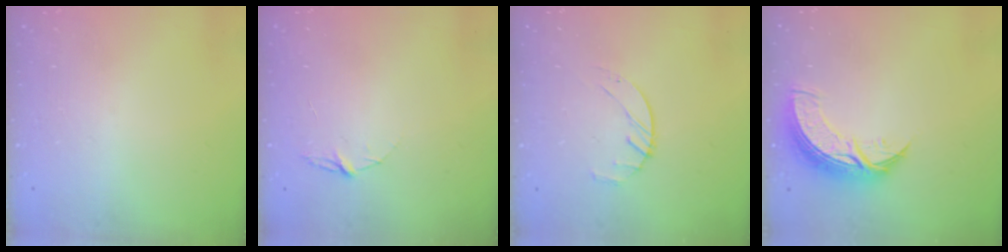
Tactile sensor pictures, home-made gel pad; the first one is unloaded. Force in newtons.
{"total": 4.0, "press": 4.0, "slide": 0.5}
{"total": 2.5, "press": 2.5, "slide": 0.4}
{"total": 9.5, "press": 9.5, "slide": 0.8}